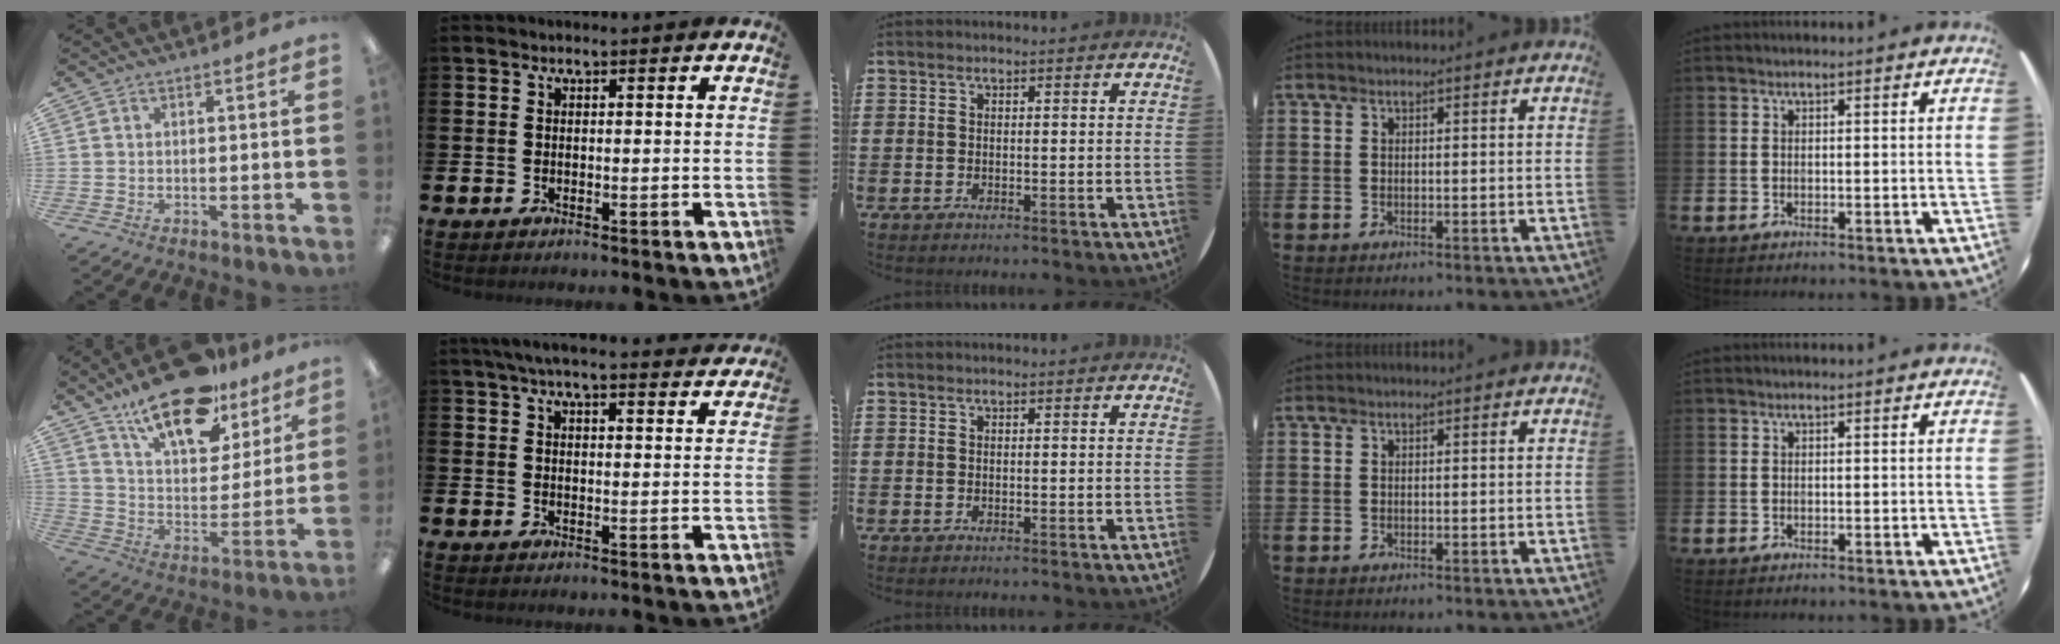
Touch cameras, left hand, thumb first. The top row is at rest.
{"thumb": {"total": 20.8, "force": [14.8, 9.1, 11.5], "torque": [-0.189, -0.078, 0.257]}, "index": {"total": 5.2, "force": [4.9, 0.4, 1.8], "torque": [-0.043, -0.017, 0.089]}}